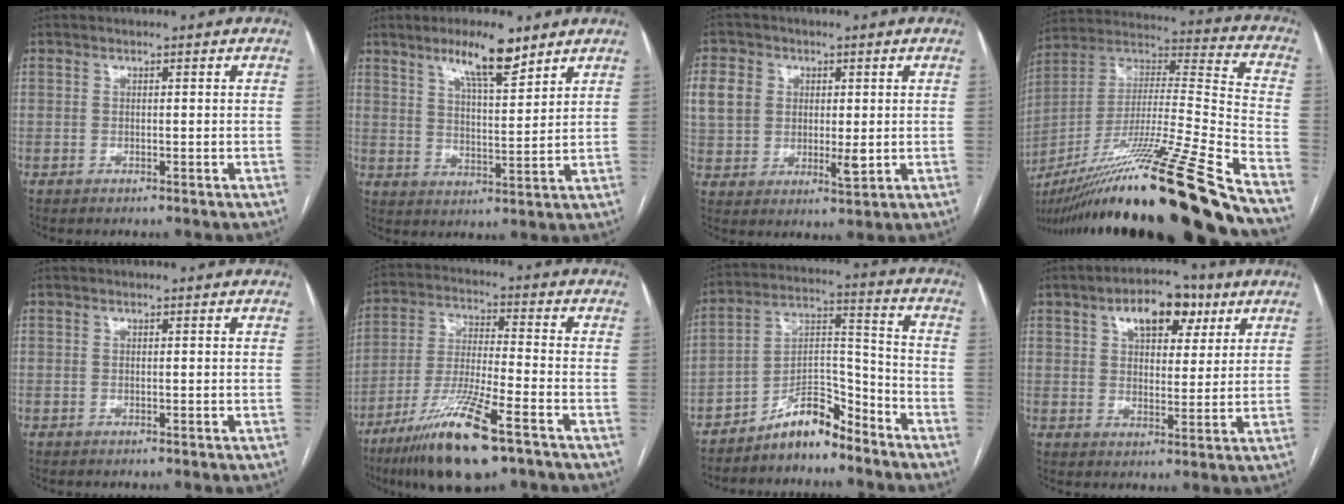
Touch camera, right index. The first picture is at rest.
{"total": 9.0, "force": [6.4, 1.5, 6.2], "torque": [-0.111, -0.003, 0.110]}
{"total": 8.8, "force": [1.7, 6.7, 5.5], "torque": [-0.103, 0.003, 0.037]}
{"total": 32.2, "force": [-23.6, -1.6, 21.9], "torque": [-0.321, -0.045, -0.408]}
{"total": 0.0}
{"total": 14.6, "force": [-9.0, 1.7, 11.4], "torque": [-0.228, -0.034, -0.162]}
{"total": 8.5, "force": [-7.1, 2.8, 3.8], "torque": [-0.062, 0.035, -0.129]}
{"total": 9.4, "force": [4.9, 4.8, 6.4], "torque": [-0.098, 0.018, 0.075]}